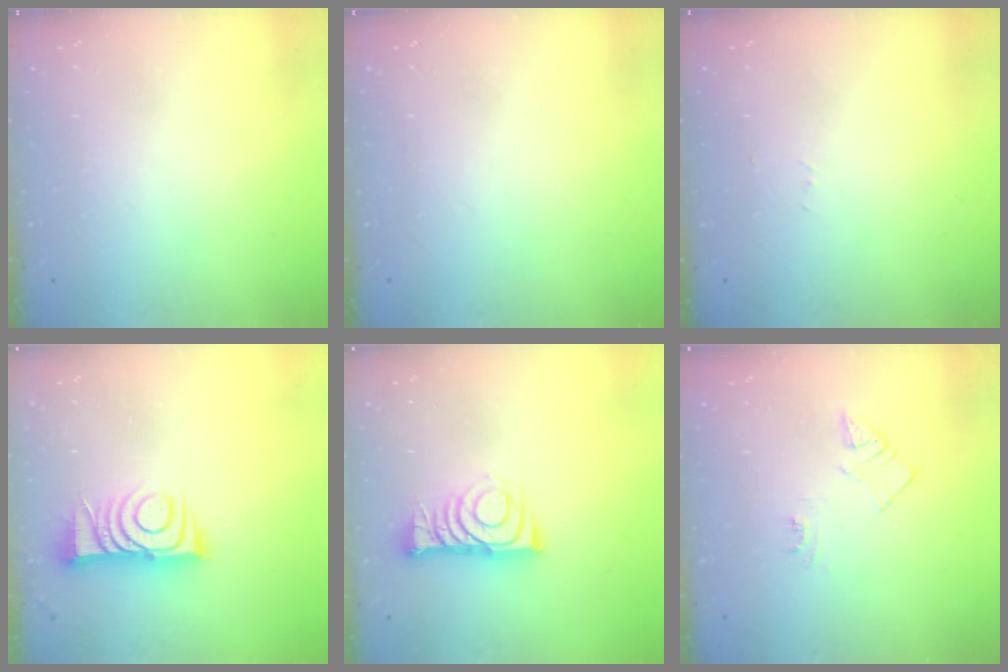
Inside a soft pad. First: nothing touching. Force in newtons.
{"total": 0.0}
{"total": 2.6, "press": 2.6, "slide": 0.4}
{"total": 9.3, "press": 9.3, "slide": 0.6}
{"total": 8.9, "press": 8.8, "slide": 0.9}
{"total": 5.5, "press": 5.4, "slide": 0.7}